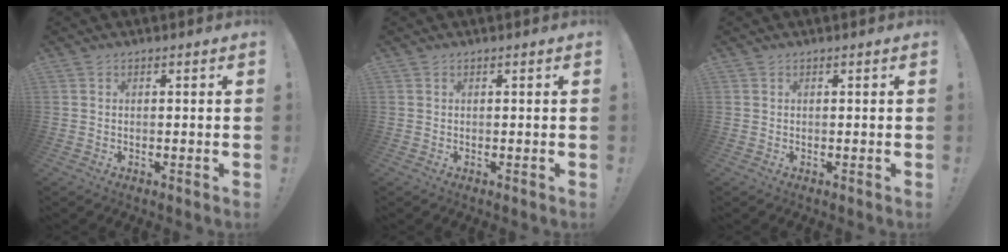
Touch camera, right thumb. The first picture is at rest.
{"total": 0.0}
{"total": 0.0}